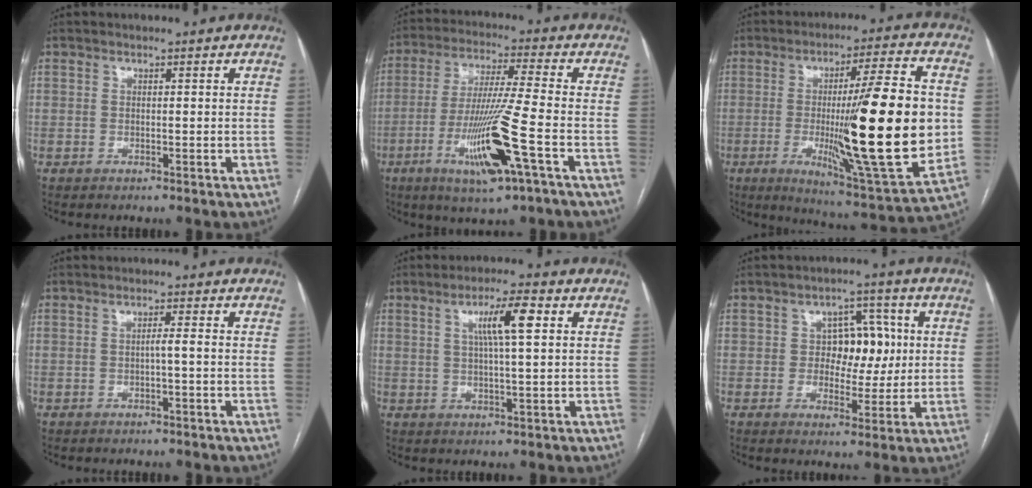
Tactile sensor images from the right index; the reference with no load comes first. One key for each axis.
{"total": 13.8, "fx": -5.2, "fy": -0.3, "fz": 12.8, "tx": -0.256, "ty": -0.021, "tz": -0.096}
{"total": 24.3, "fx": -1.4, "fy": 1.4, "fz": 24.2, "tx": -0.344, "ty": -0.018, "tz": -0.021}
{"total": 0.6, "fx": -0.1, "fy": -0.2, "fz": 0.6, "tx": -0.005, "ty": 0.000, "tz": -0.002}
{"total": 6.8, "fx": 2.2, "fy": 0.5, "fz": 6.5, "tx": -0.112, "ty": 0.008, "tz": 0.036}
{"total": 7.0, "fx": 0.8, "fy": 4.9, "fz": 5.0, "tx": -0.053, "ty": 0.019, "tz": 0.017}